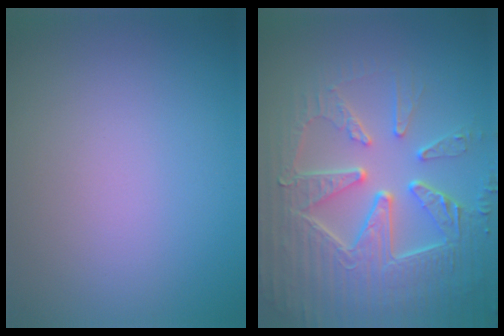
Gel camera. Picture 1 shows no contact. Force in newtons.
{"total": 9.0, "press": 6.5, "slide": 6.3}